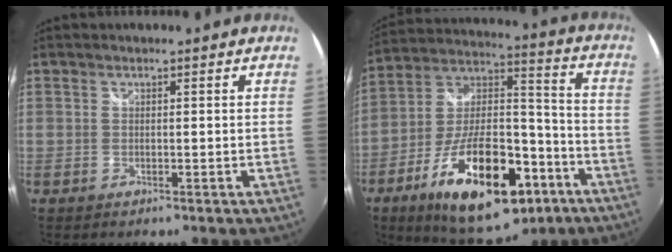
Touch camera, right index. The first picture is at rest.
{"total": 25.9, "force": [-12.9, 11.3, 19.4], "torque": [-0.334, -0.003, -0.194]}